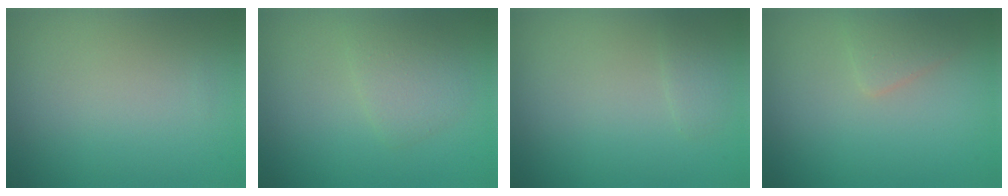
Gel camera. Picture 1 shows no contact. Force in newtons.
{"total": 2.2, "press": 2.2, "slide": 0.0}
{"total": 0.9, "press": 0.9, "slide": 0.0}
{"total": 1.6, "press": 1.6, "slide": 0.0}